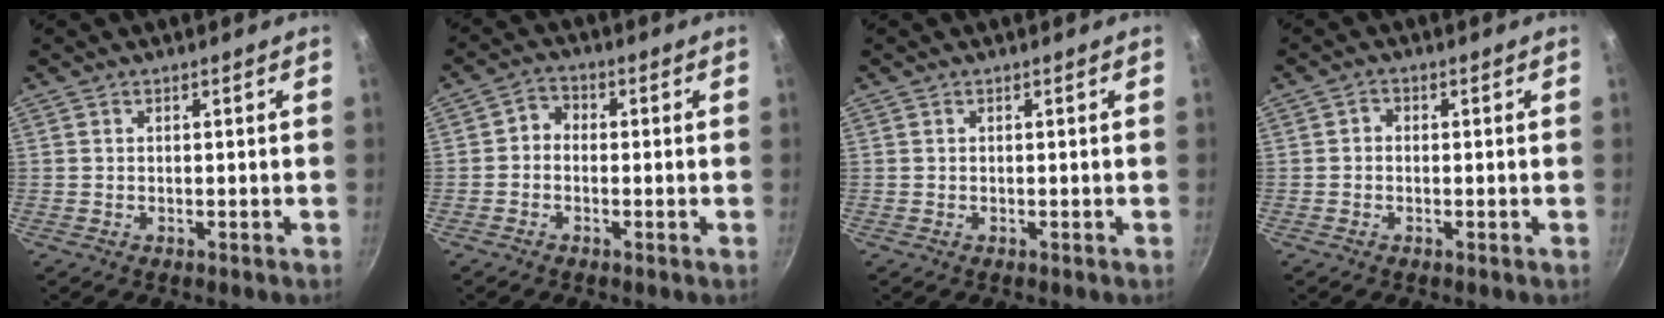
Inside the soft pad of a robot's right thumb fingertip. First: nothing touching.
{"total": 3.0, "force": [-0.7, 2.5, 1.5], "torque": [-0.014, 0.015, -0.025]}
{"total": 0.0}
{"total": 1.4, "force": [-0.3, 1.2, 0.6], "torque": [-0.009, 0.007, -0.009]}